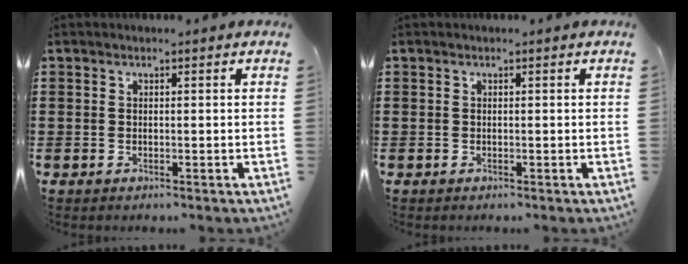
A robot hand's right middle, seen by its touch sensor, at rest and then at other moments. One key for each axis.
{"total": 0.0}